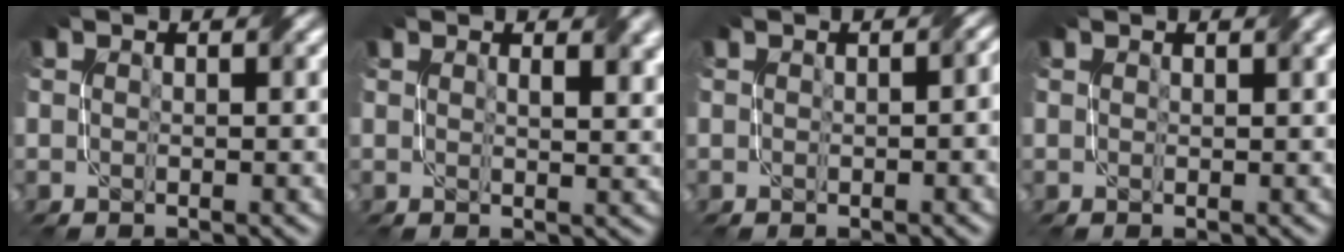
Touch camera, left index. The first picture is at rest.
{"total": 3.3, "force": [1.5, 1.2, 2.6], "torque": [-0.026, 0.001, 0.023]}
{"total": 2.0, "force": [-1.2, 0.5, 1.5], "torque": [-0.014, -0.002, -0.011]}
{"total": 1.1, "force": [0.9, 0.1, 0.6], "torque": [-0.009, 0.000, 0.013]}